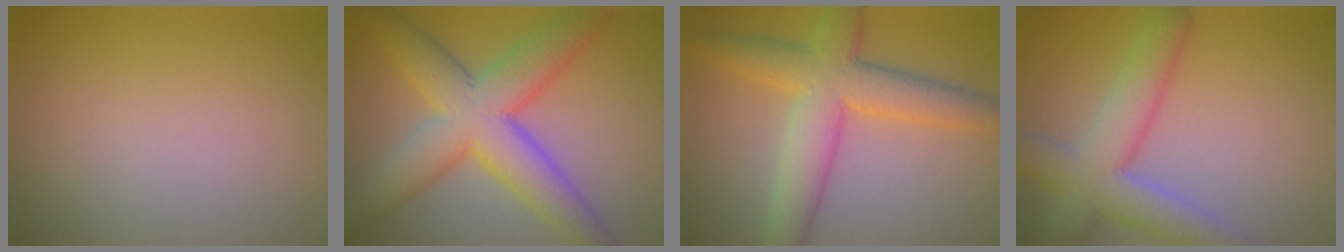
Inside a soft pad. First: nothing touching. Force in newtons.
{"total": 8.9, "press": 8.9, "slide": 0.3}
{"total": 7.2, "press": 7.2, "slide": 0.2}
{"total": 6.8, "press": 6.8, "slide": 0.4}